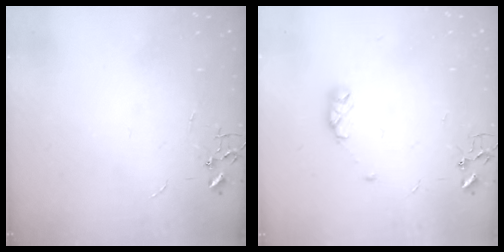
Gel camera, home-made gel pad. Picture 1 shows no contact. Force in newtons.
{"total": 6.6, "press": 6.5, "slide": 0.7}